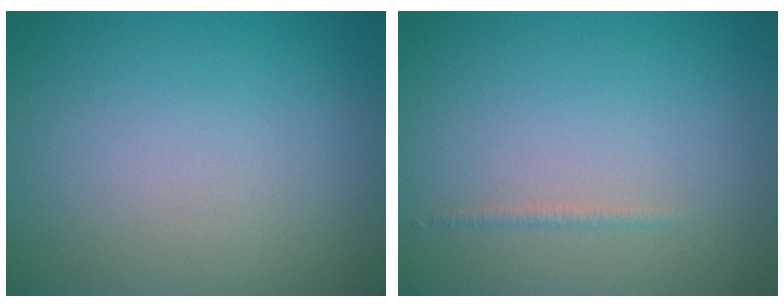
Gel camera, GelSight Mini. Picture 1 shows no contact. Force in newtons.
{"total": 0.6, "press": 0.6, "slide": 0.0}